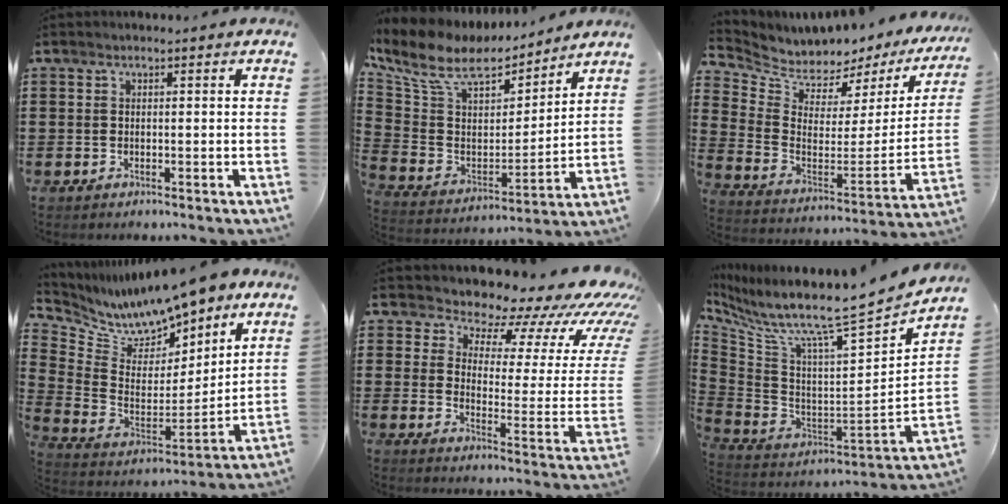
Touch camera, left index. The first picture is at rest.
{"total": 10.2, "force": [7.8, 4.6, 4.9], "torque": [-0.133, -0.040, 0.135]}
{"total": 4.6, "force": [4.3, 1.6, -0.1], "torque": [-0.036, -0.051, 0.072]}
{"total": 10.9, "force": [10.2, 2.7, 2.6], "torque": [-0.099, -0.073, 0.180]}
{"total": 9.1, "force": [8.1, 2.9, 3.0], "torque": [-0.049, -0.078, 0.129]}
{"total": 8.2, "force": [6.5, -0.1, 5.0], "torque": [-0.112, -0.072, 0.098]}